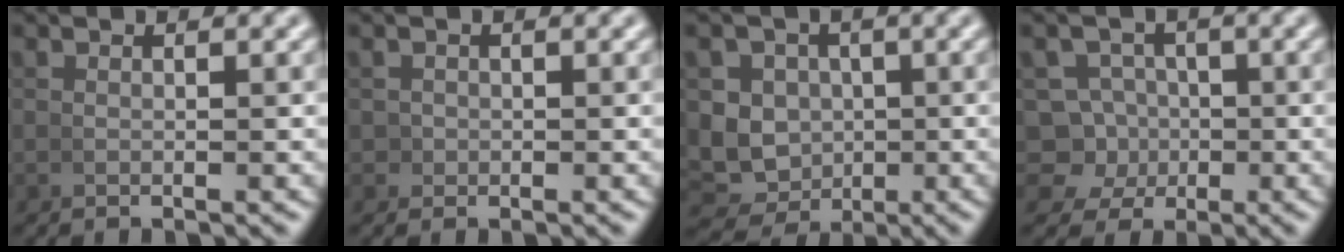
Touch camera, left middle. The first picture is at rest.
{"total": 1.1, "force": [-0.1, 1.1, 0.1], "torque": [-0.007, -0.004, -0.001]}
{"total": 10.6, "force": [-1.7, 9.7, 3.9], "torque": [-0.096, -0.045, -0.022]}
{"total": 8.4, "force": [-1.1, 7.9, 2.6], "torque": [-0.067, -0.036, -0.018]}